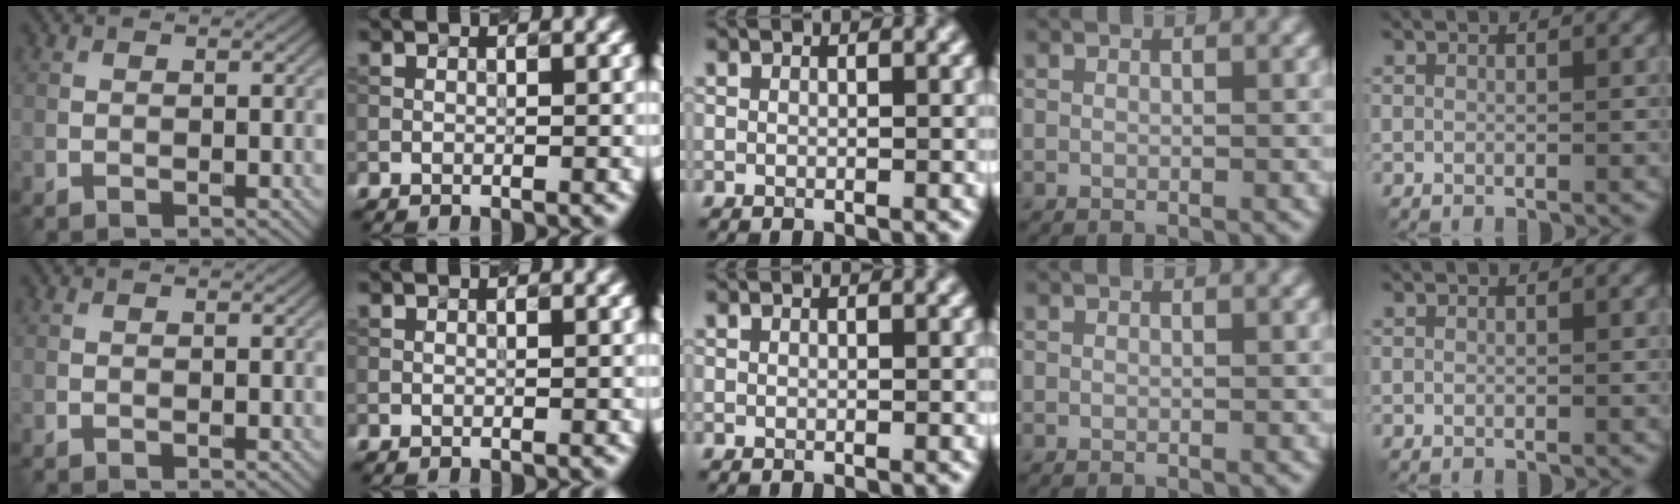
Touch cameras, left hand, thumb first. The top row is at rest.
{}